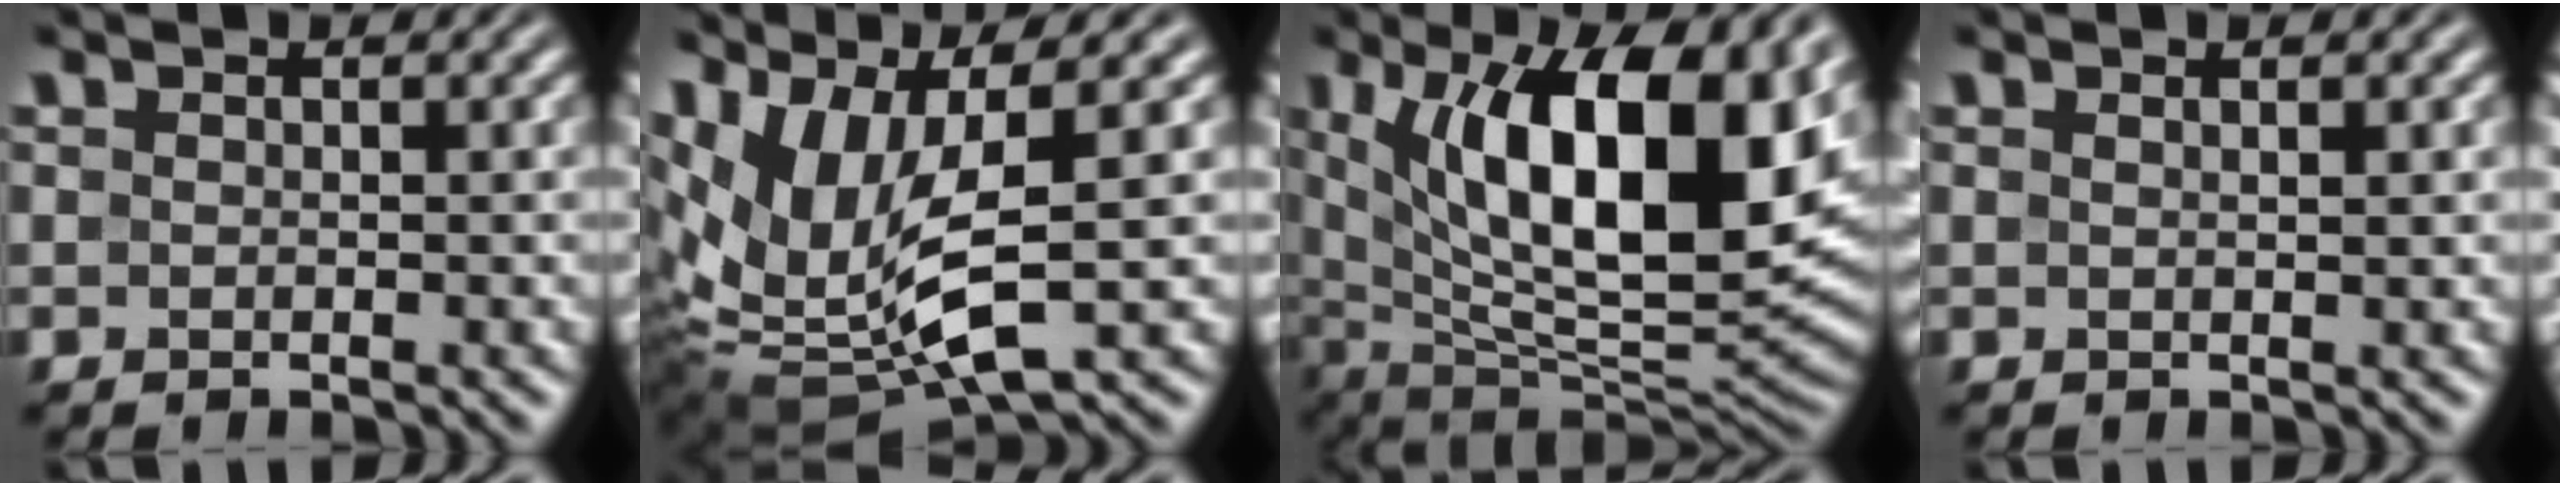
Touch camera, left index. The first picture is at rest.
{"total": 11.4, "force": [1.5, 5.2, 10.0], "torque": [-0.234, -0.019, 0.043]}
{"total": 15.9, "force": [5.0, 6.6, 13.6], "torque": [-0.200, -0.006, 0.081]}
{"total": 1.4, "force": [0.7, 0.3, 1.1], "torque": [-0.013, 0.002, 0.006]}